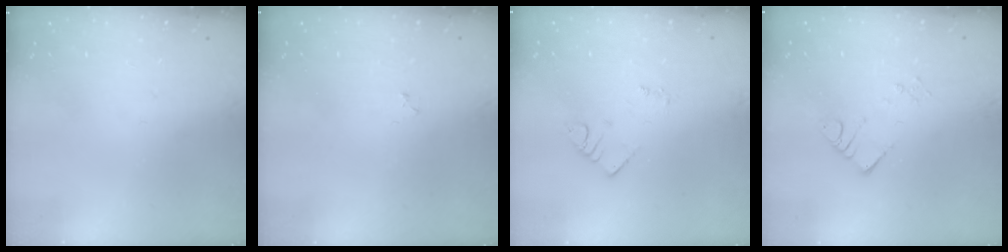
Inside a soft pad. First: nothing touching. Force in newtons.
{"total": 2.2, "press": 2.1, "slide": 0.3}
{"total": 2.9, "press": 2.9, "slide": 0.3}
{"total": 3.9, "press": 3.9, "slide": 0.2}